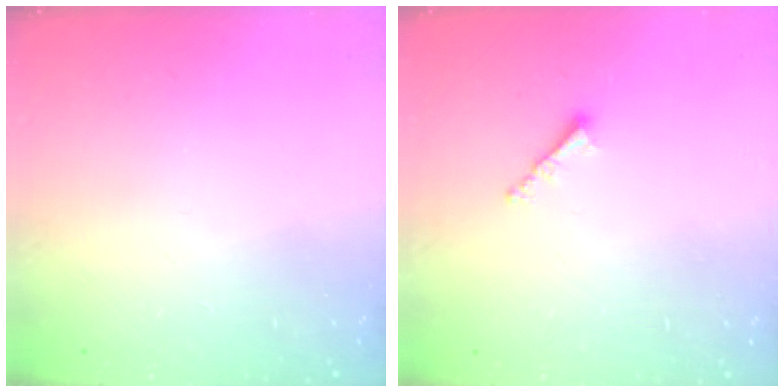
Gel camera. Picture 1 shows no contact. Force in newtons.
{"total": 1.8, "press": 1.7, "slide": 0.5}